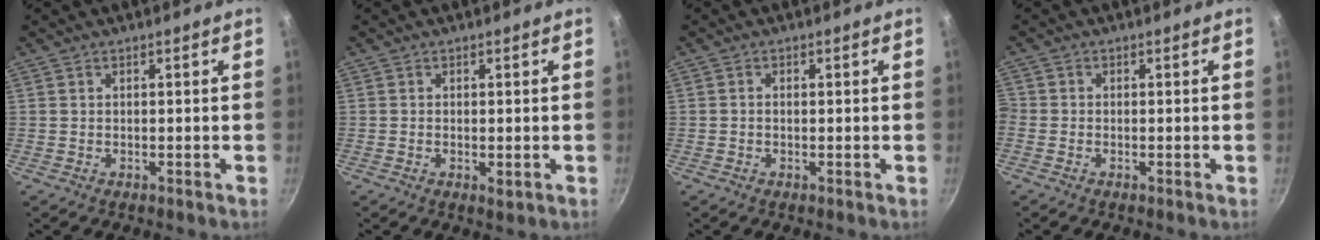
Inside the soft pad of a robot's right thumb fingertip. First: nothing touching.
{"total": 1.4, "force": [-0.2, 0.7, 1.2], "torque": [-0.020, -0.005, -0.003]}
{"total": 0.8, "force": [-0.1, 0.6, 0.5], "torque": [-0.010, 0.004, -0.003]}
{"total": 1.4, "force": [-0.7, 1.1, 0.5], "torque": [-0.013, 0.003, -0.021]}